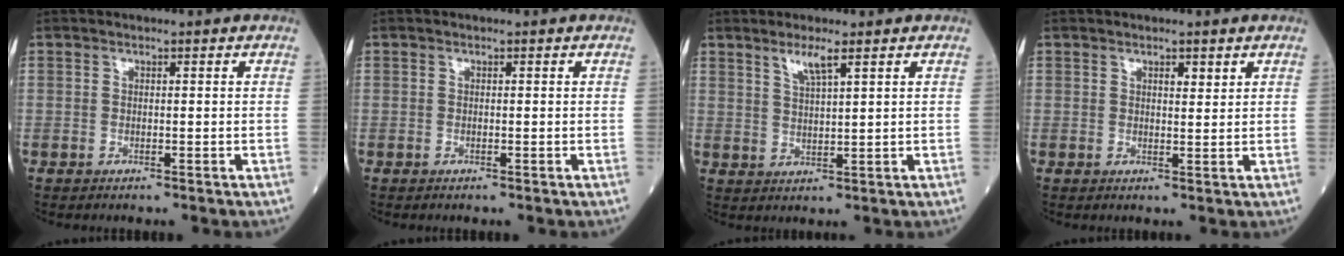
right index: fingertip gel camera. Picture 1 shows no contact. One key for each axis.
{"total": 0.0}
{"total": 3.4, "fx": 2.3, "fy": 0.1, "fz": 2.5, "tx": -0.054, "ty": -0.002, "tz": 0.047}
{"total": 1.5, "fx": 1.0, "fy": 0.4, "fz": 1.0, "tx": -0.017, "ty": -0.002, "tz": 0.016}